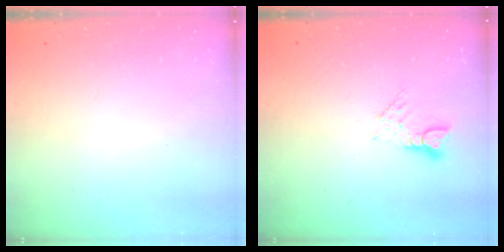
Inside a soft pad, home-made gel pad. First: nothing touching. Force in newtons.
{"total": 3.8, "press": 3.8, "slide": 0.2}